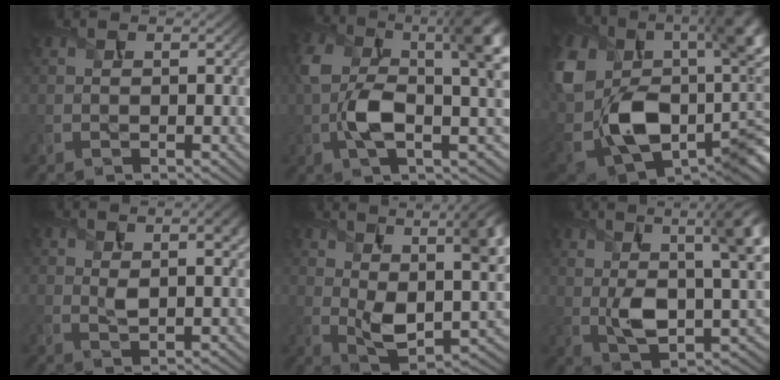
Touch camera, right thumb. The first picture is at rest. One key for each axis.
{"total": 12.2, "fx": 0.0, "fy": 5.6, "fz": 10.9, "tx": -0.214, "ty": -0.005, "tz": -0.001}
{"total": 19.8, "fx": -0.3, "fy": 13.5, "fz": 14.4, "tx": -0.298, "ty": -0.049, "tz": 0.023}
{"total": 4.4, "fx": 2.0, "fy": 1.6, "fz": 3.5, "tx": -0.062, "ty": 0.002, "tz": 0.035}
{"total": 13.6, "fx": 3.7, "fy": 6.8, "fz": 11.1, "tx": -0.193, "ty": -0.008, "tz": 0.068}
{"total": 12.7, "fx": 2.9, "fy": 6.1, "fz": 10.8, "tx": -0.192, "ty": -0.004, "tz": 0.047}